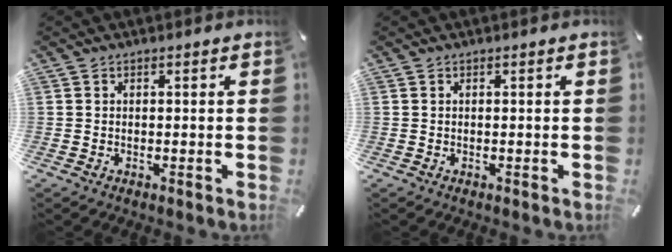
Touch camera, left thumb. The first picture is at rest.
{"total": 0.0}